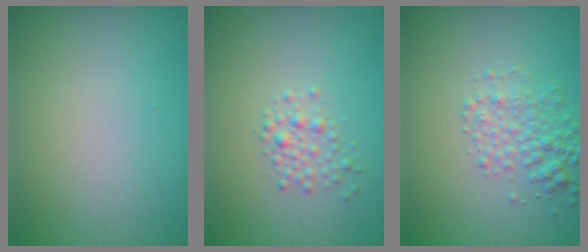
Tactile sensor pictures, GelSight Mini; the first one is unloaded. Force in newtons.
{"total": 1.8, "press": 1.8, "slide": 0.0}
{"total": 3.2, "press": 3.2, "slide": 0.2}